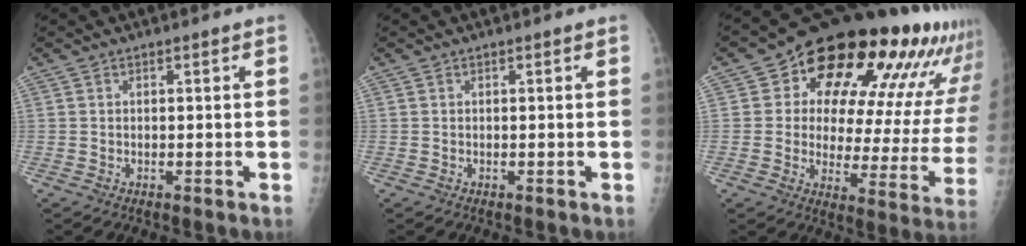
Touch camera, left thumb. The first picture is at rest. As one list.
[{"total": 0.0}, {"total": 25.8, "force": [14.8, 11.4, 17.8], "torque": [-0.207, -0.043, 0.196]}]